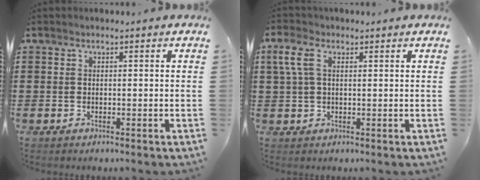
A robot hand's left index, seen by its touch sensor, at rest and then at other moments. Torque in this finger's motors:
{"motor_torque": [0.83, -0.72, 0.52, 0.17]}